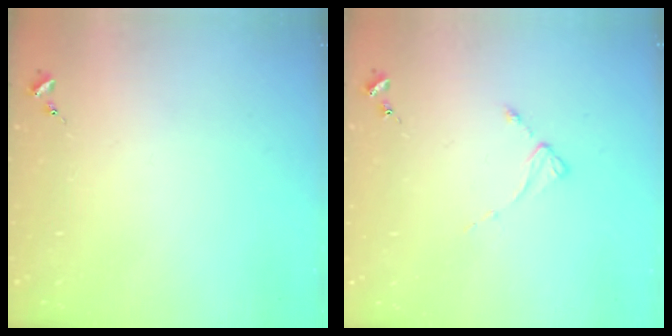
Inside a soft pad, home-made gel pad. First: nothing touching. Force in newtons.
{"total": 2.1, "press": 2.0, "slide": 0.4}